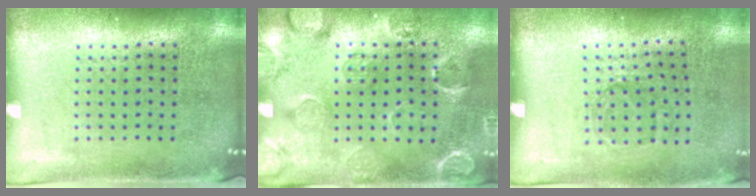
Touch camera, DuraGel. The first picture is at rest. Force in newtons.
{"total": 2.8, "press": 1.8, "slide": 2.1}
{"total": 1.1, "press": 0.8, "slide": 0.7}